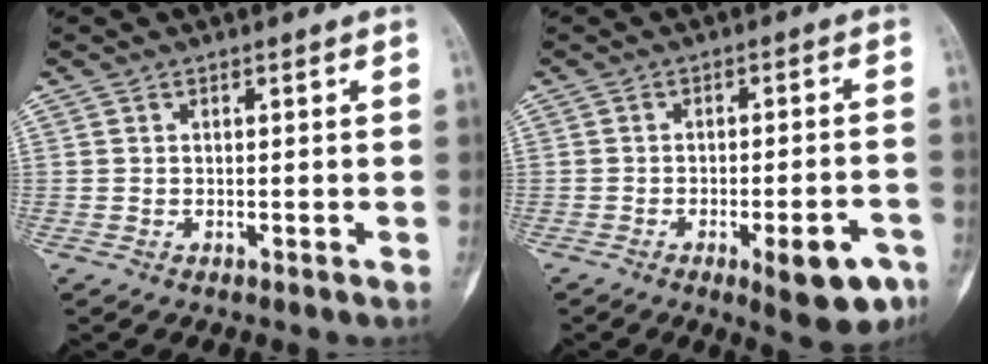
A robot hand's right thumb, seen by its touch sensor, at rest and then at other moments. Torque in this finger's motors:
{"motor_torque": [1.08, 0.84, 1.06, -0.58, 0.21]}